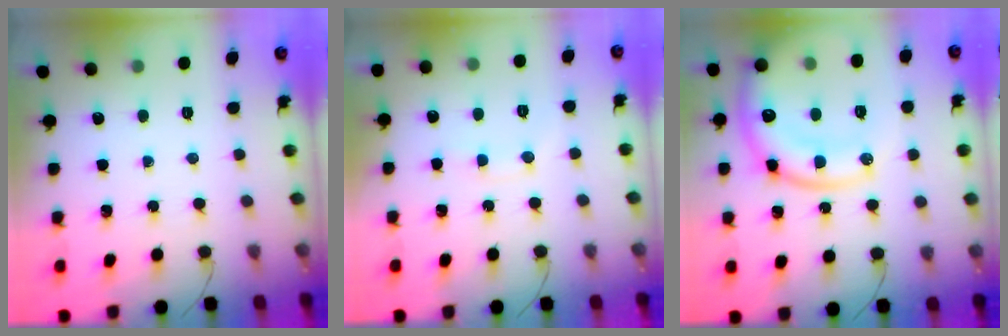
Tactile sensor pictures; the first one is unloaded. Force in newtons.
{"total": 7.1, "press": 6.9, "slide": 1.5}
{"total": 20.9, "press": 20.6, "slide": 3.3}